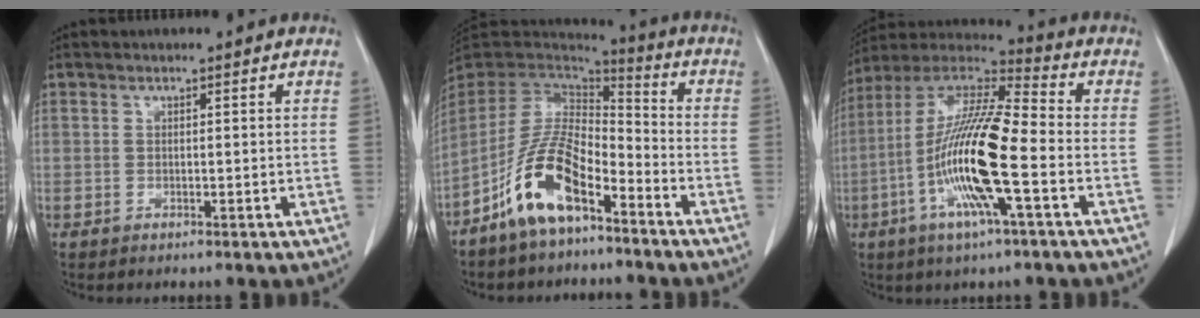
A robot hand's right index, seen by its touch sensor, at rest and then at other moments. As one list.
[{"total": 12.5, "force": [-7.1, 4.2, 9.4], "torque": [-0.198, 0.003, -0.137]}, {"total": 17.2, "force": [-4.4, 1.5, 16.5], "torque": [-0.329, -0.004, -0.086]}]